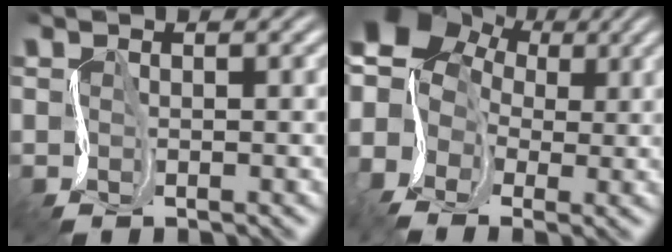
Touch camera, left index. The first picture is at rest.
{"total": 9.3, "force": [1.2, 7.6, 5.2], "torque": [-0.094, 0.034, -0.005]}